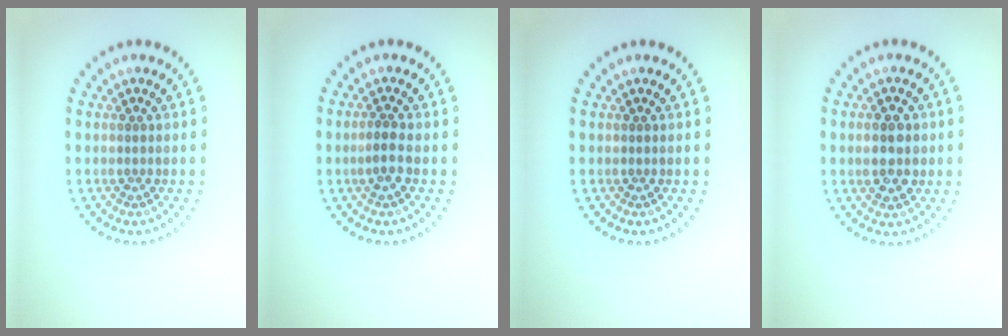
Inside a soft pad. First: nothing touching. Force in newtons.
{"total": 1.8, "press": 1.6, "slide": 0.7}
{"total": 0.0}
{"total": 3.7, "press": 3.7, "slide": 0.4}